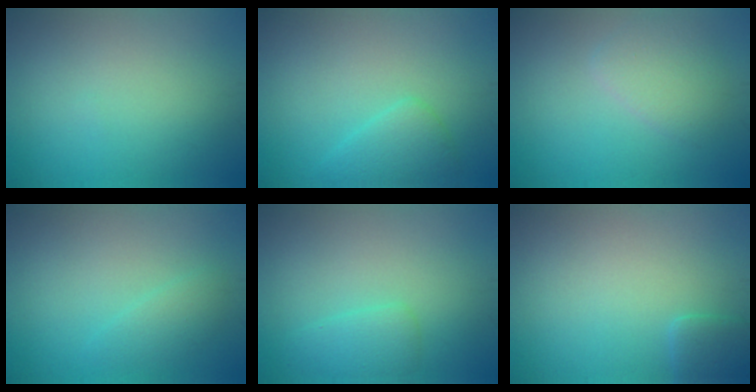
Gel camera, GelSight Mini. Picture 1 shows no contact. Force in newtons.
{"total": 2.3, "press": 2.3, "slide": 0.2}
{"total": 2.5, "press": 2.5, "slide": 0.1}
{"total": 1.5, "press": 1.5, "slide": 0.1}
{"total": 1.9, "press": 1.9, "slide": 0.2}
{"total": 1.5, "press": 1.5, "slide": 0.1}